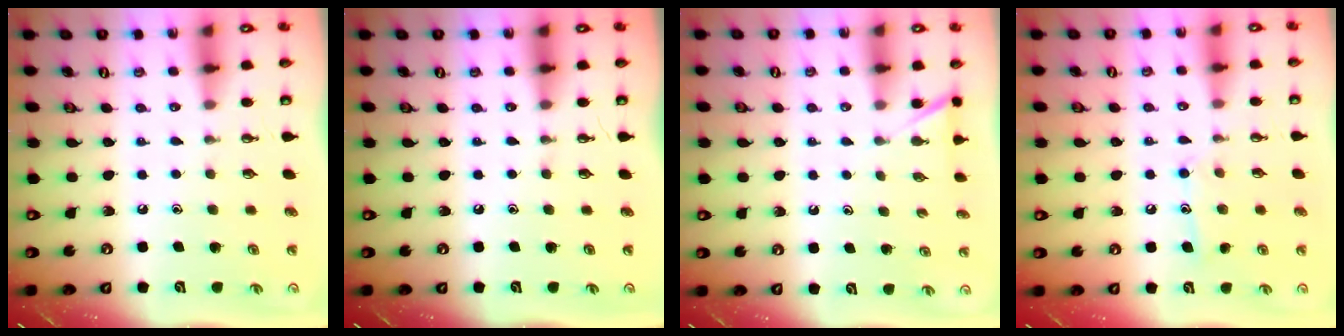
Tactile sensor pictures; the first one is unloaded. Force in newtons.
{"total": 0.0}
{"total": 2.4, "press": 2.4, "slide": 0.2}
{"total": 9.1, "press": 9.1, "slide": 0.6}